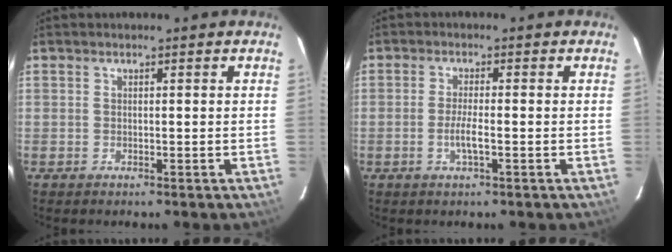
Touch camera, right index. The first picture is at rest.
{"total": 3.0, "force": [-1.1, 0.2, 2.8], "torque": [-0.055, -0.006, -0.020]}